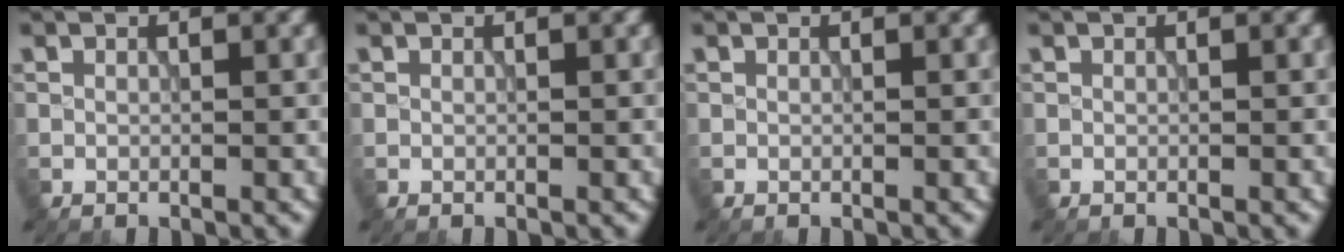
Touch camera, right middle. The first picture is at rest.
{"total": 0.0}
{"total": 0.0}
{"total": 0.0}